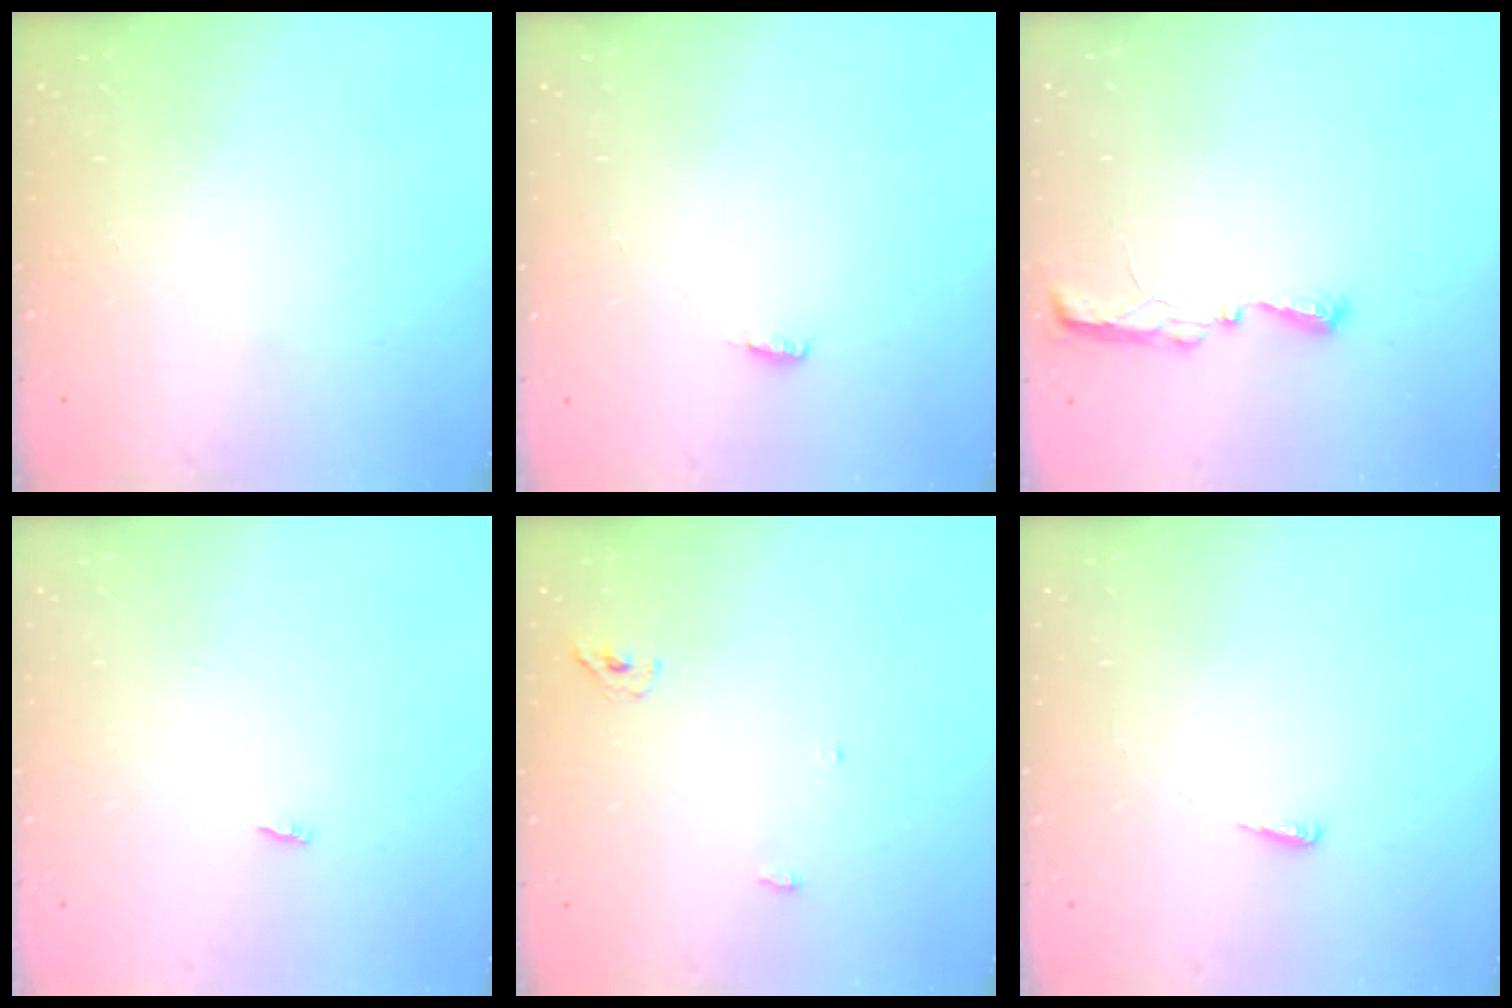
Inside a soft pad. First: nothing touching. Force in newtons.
{"total": 3.7, "press": 3.3, "slide": 1.7}
{"total": 5.4, "press": 5.3, "slide": 0.7}
{"total": 1.9, "press": 1.9, "slide": 0.2}
{"total": 3.3, "press": 3.3, "slide": 0.7}
{"total": 4.1, "press": 4.0, "slide": 0.8}